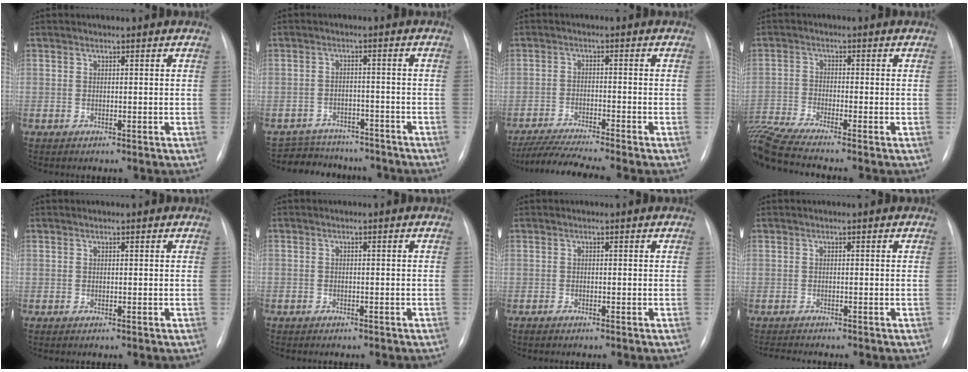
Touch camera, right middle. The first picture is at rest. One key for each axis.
{"total": 10.2, "fx": -9.3, "fy": 4.0, "fz": 1.3, "tx": -0.018, "ty": 0.020, "tz": -0.120}
{"total": 8.9, "fx": -7.9, "fy": -1.0, "fz": 4.0, "tx": -0.069, "ty": -0.020, "tz": -0.133}
{"total": 10.4, "fx": -9.1, "fy": -1.5, "fz": 4.8, "tx": -0.102, "ty": -0.015, "tz": -0.165}
{"total": 0.0}
{"total": 2.2, "fx": -1.8, "fy": 1.1, "fz": 0.7, "tx": -0.013, "ty": 0.000, "tz": -0.017}
{"total": 0.7, "fx": -0.6, "fy": 0.1, "fz": 0.3, "tx": -0.009, "ty": -0.001, "tz": -0.012}
{"total": 2.3, "fx": -2.2, "fy": 0.0, "fz": 0.6, "tx": -0.007, "ty": -0.009, "tz": -0.034}